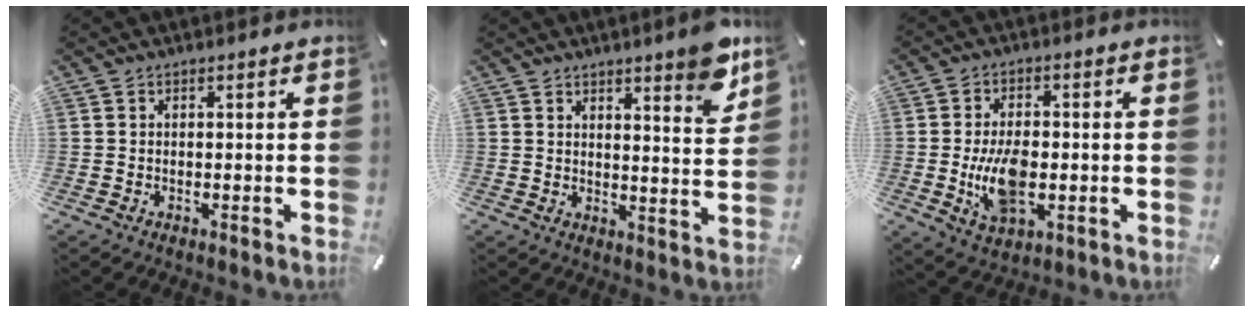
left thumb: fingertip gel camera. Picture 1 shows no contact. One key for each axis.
{"total": 7.5, "fx": 6.2, "fy": 1.7, "fz": 3.9, "tx": -0.039, "ty": -0.051, "tz": 0.103}
{"total": 10.6, "fx": -1.4, "fy": 6.3, "fz": 8.5, "tx": -0.163, "ty": -0.005, "tz": -0.024}